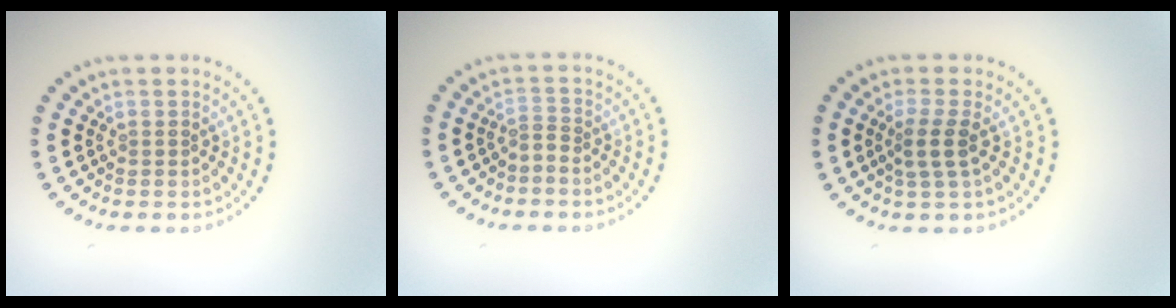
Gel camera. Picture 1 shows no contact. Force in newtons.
{"total": 1.0, "press": 0.4, "slide": 0.9}
{"total": 2.2, "press": 1.8, "slide": 1.3}